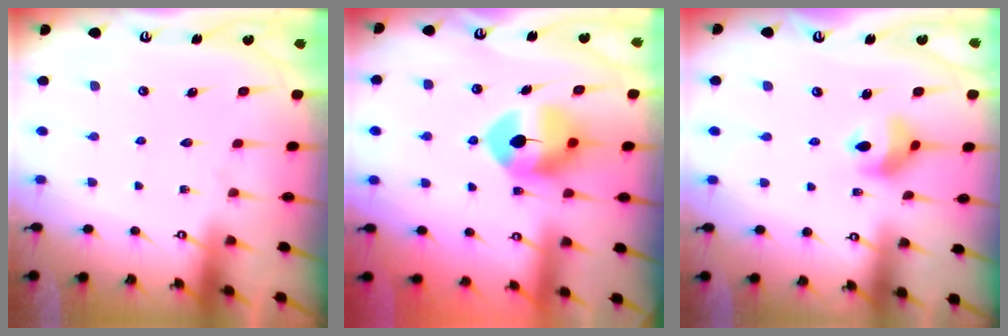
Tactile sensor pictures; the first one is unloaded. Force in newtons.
{"total": 8.5, "press": 8.3, "slide": 1.4}
{"total": 9.8, "press": 9.4, "slide": 2.6}